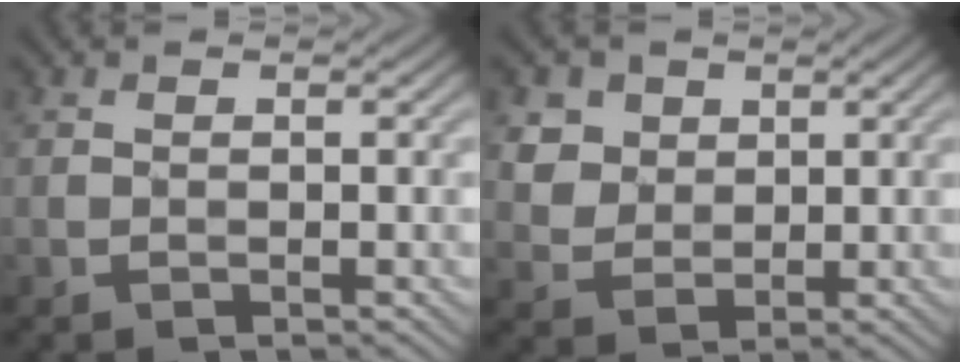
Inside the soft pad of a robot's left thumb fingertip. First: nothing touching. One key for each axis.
{"total": 4.7, "fx": 2.6, "fy": 3.7, "fz": 1.3, "tx": -0.061, "ty": -0.011, "tz": 0.059}